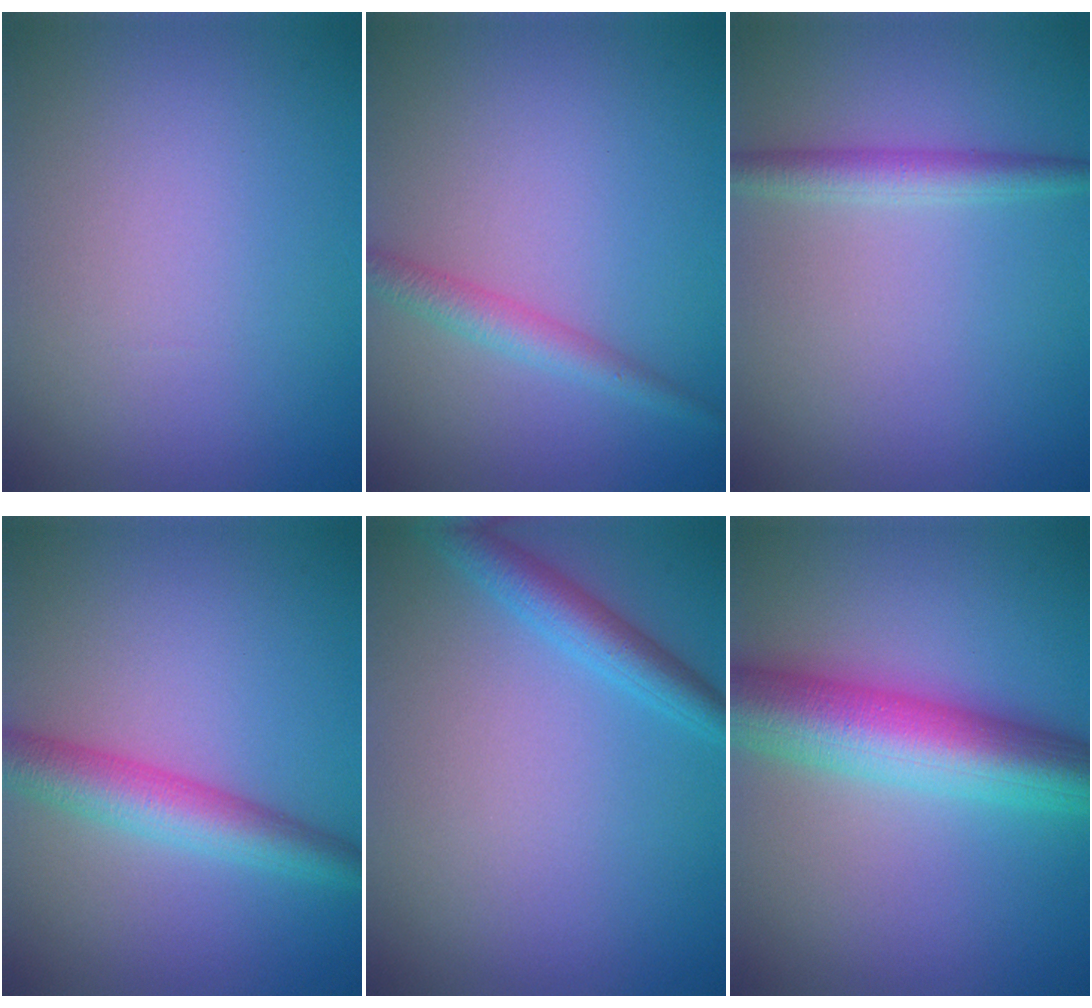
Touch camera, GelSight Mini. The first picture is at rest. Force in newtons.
{"total": 2.2, "press": 2.2, "slide": 0.2}
{"total": 2.4, "press": 2.4, "slide": 0.0}
{"total": 4.7, "press": 4.7, "slide": 0.1}
{"total": 2.8, "press": 2.8, "slide": 0.1}
{"total": 9.5, "press": 9.5, "slide": 0.1}